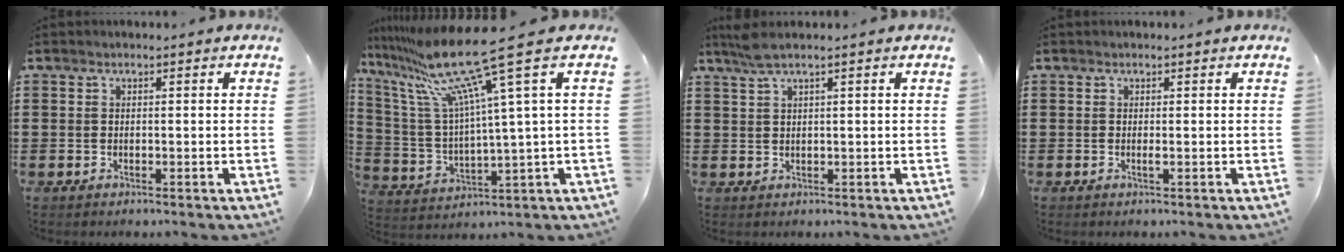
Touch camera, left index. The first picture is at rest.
{"total": 15.2, "force": [9.4, 0.1, 12.0], "torque": [-0.285, -0.053, 0.141]}
{"total": 2.4, "force": [1.5, 0.0, 1.9], "torque": [-0.040, -0.001, 0.027]}
{"total": 0.5, "force": [0.0, -0.1, 0.5], "torque": [-0.010, -0.001, -0.001]}